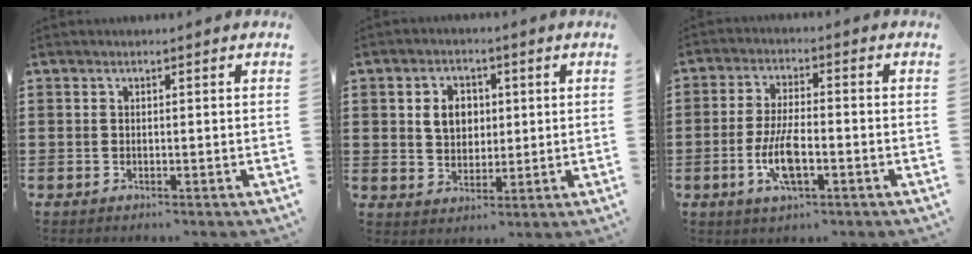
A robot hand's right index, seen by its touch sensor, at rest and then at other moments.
{"total": 5.1, "force": [0.9, 4.1, 2.9], "torque": [-0.064, 0.011, 0.012]}
{"total": 7.0, "force": [-2.2, 2.4, 6.2], "torque": [-0.136, -0.007, -0.044]}